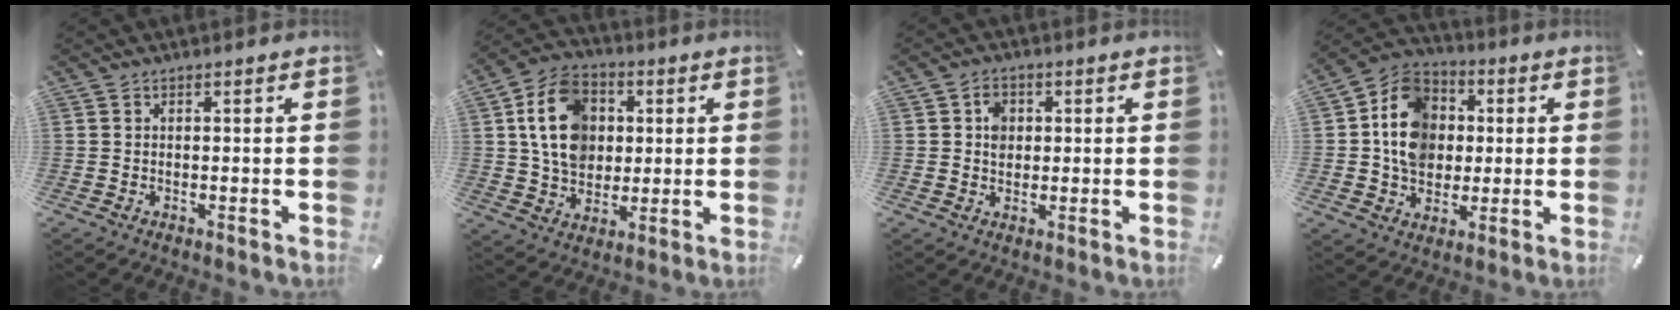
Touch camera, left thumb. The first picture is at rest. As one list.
[{"total": 14.0, "force": [2.3, 11.5, 7.5], "torque": [-0.141, 0.011, 0.045]}, {"total": 4.1, "force": [0.6, 3.5, 2.1], "torque": [-0.029, 0.003, 0.006]}, {"total": 13.0, "force": [-0.2, 11.4, 6.3], "torque": [-0.136, 0.024, -0.005]}]